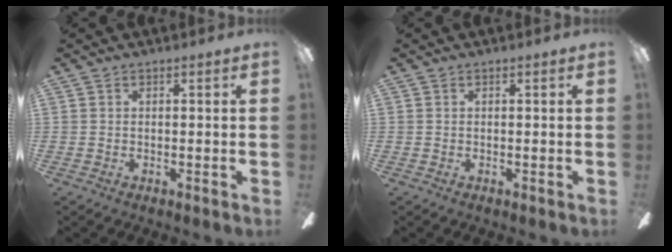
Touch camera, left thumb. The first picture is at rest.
{"total": 0.0}